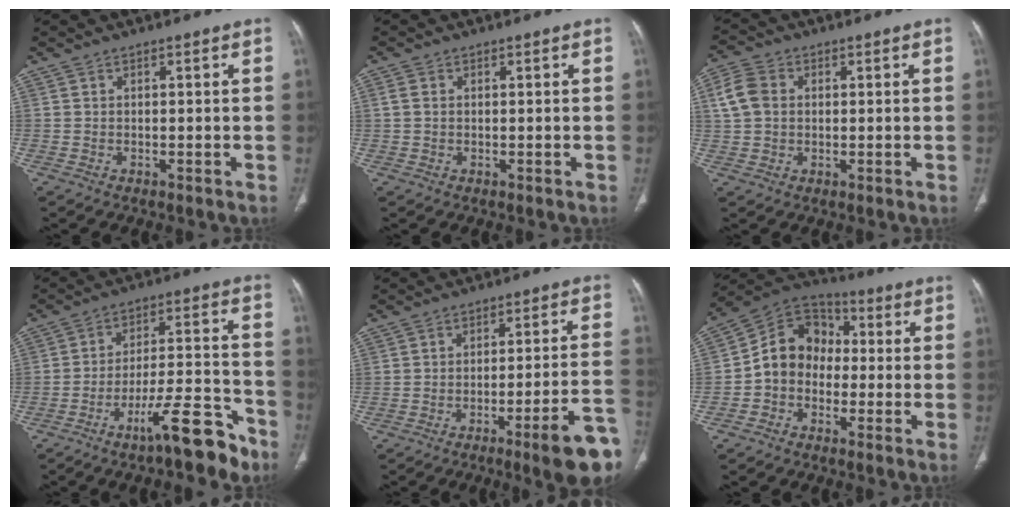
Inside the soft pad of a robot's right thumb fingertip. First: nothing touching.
{"total": 1.7, "force": [0.3, 1.3, 1.1], "torque": [-0.029, 0.004, 0.007]}
{"total": 6.9, "force": [1.3, 5.4, 4.1], "torque": [-0.084, 0.012, 0.023]}
{"total": 13.5, "force": [-9.2, 3.3, 9.4], "torque": [-0.144, 0.077, -0.151]}
{"total": 13.0, "force": [-6.8, 1.1, 11.1], "torque": [-0.129, 0.035, -0.088]}
{"total": 11.1, "force": [-1.5, 9.4, 5.8], "torque": [-0.075, 0.044, -0.043]}